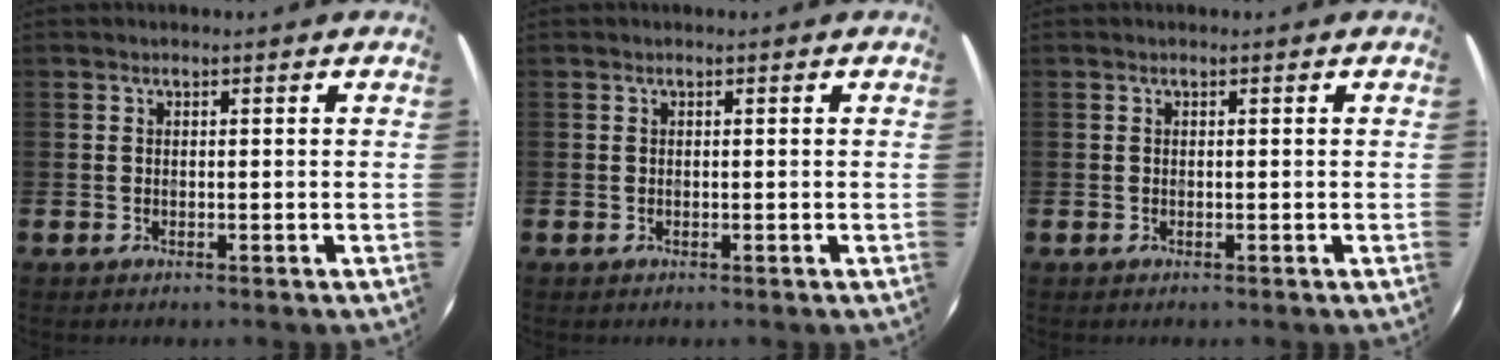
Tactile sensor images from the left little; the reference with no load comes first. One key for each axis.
{"total": 0.0}
{"total": 0.0}